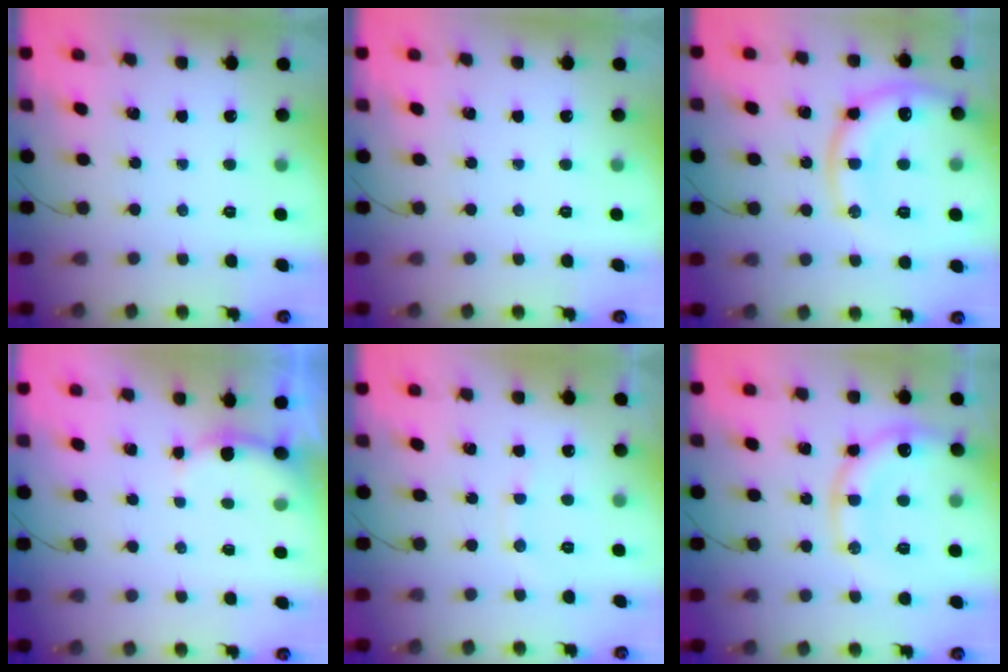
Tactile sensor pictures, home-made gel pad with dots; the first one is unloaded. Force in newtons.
{"total": 0.0}
{"total": 17.2, "press": 17.1, "slide": 1.7}
{"total": 2.7, "press": 2.5, "slide": 0.8}
{"total": 7.3, "press": 7.2, "slide": 1.4}
{"total": 16.4, "press": 16.2, "slide": 2.3}